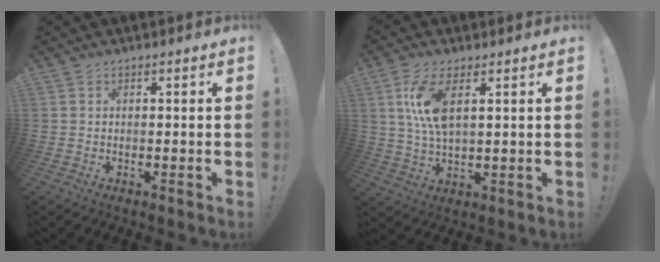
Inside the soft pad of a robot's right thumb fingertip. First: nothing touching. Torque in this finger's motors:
{"motor_torque": [0.12, 0.31, 0.55, 0.56, 0.08]}